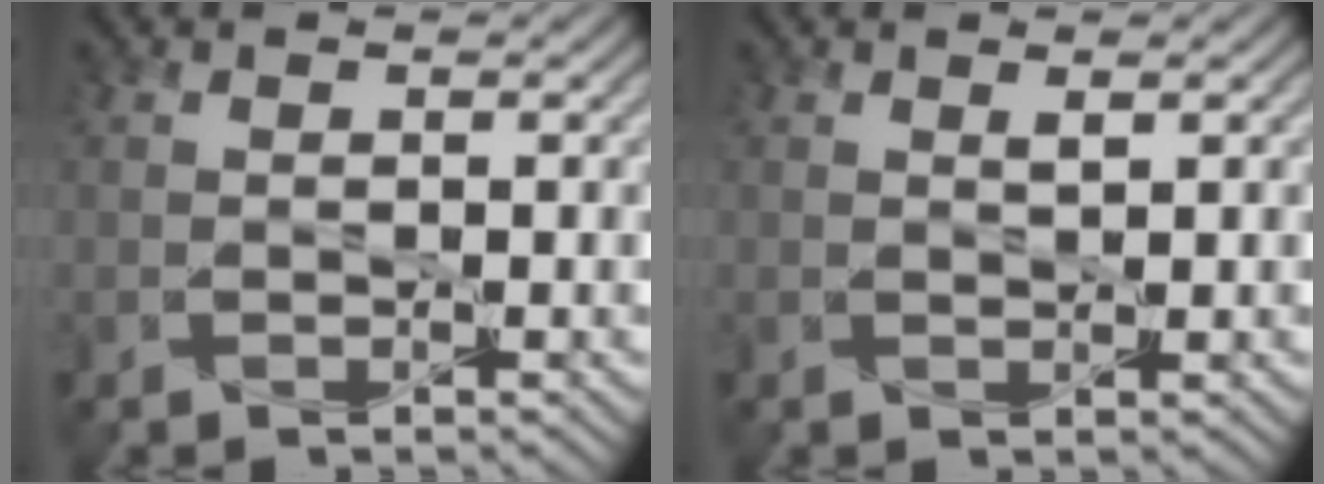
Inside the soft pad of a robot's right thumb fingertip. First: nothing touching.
{"total": 0.8, "force": [0.6, 0.1, 0.5], "torque": [-0.010, -0.002, 0.011]}